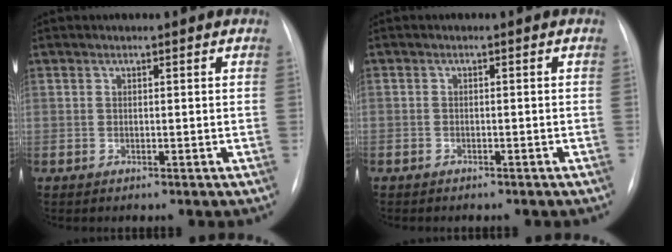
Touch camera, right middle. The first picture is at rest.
{"total": 1.8, "force": [-1.4, 0.9, 0.6], "torque": [-0.011, 0.000, -0.014]}